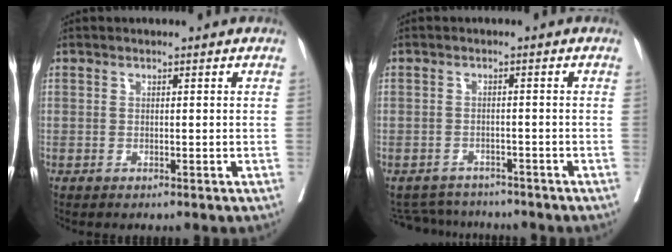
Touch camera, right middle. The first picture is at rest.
{"total": 5.4, "force": [-5.2, 1.3, -0.3], "torque": [0.004, 0.007, -0.077]}